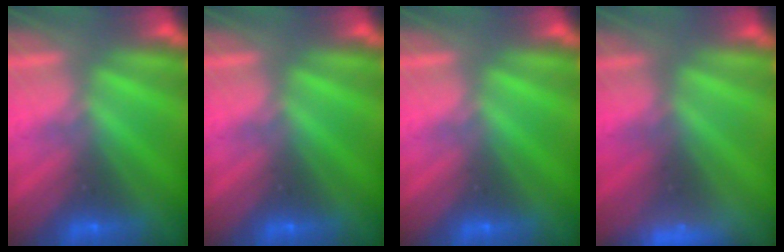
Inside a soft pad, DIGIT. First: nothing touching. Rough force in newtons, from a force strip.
{"total": 0.0}
{"total": 0.0}
{"total": 3.2}